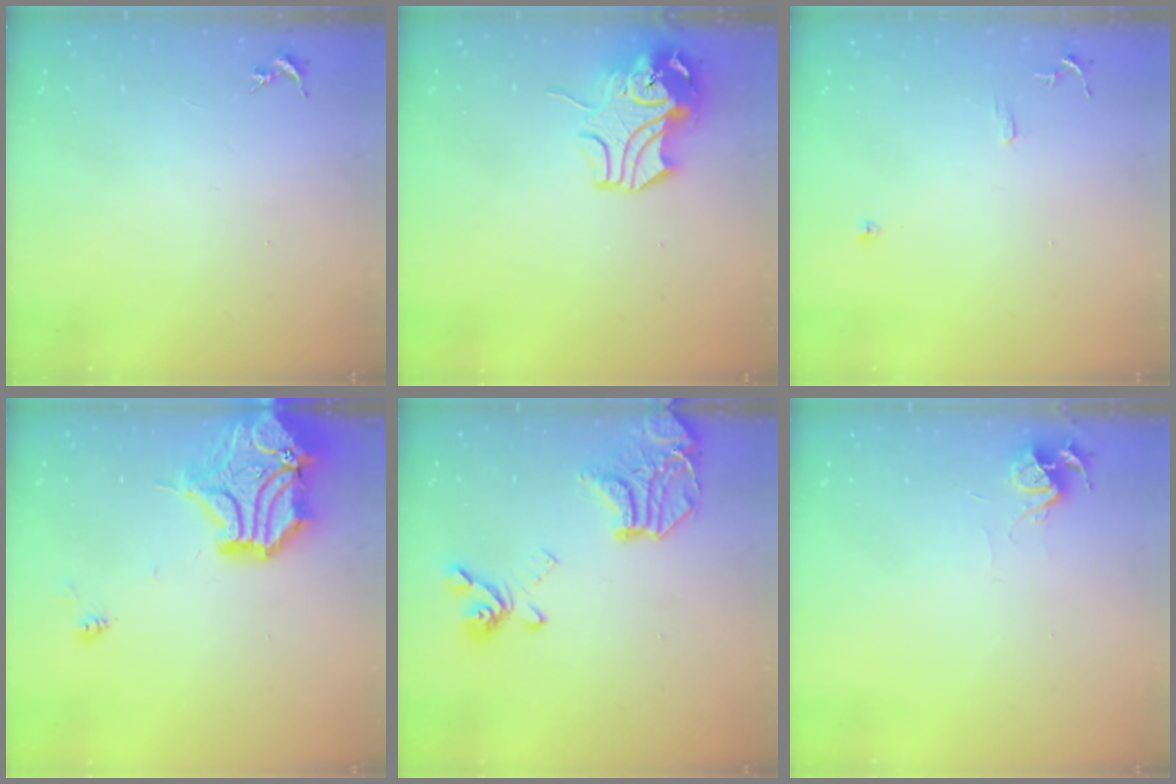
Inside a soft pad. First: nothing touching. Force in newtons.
{"total": 12.4, "press": 12.3, "slide": 2.0}
{"total": 7.1, "press": 7.1, "slide": 0.7}
{"total": 20.7, "press": 20.5, "slide": 3.1}
{"total": 18.3, "press": 18.1, "slide": 2.4}
{"total": 6.0, "press": 6.0, "slide": 0.6}